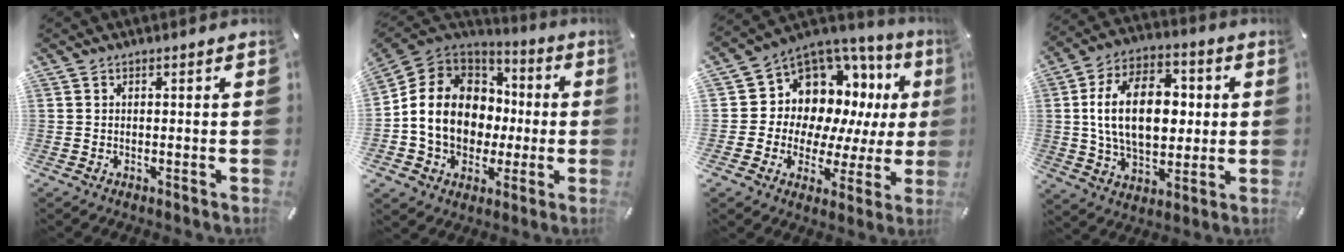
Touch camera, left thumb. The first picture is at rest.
{"total": 15.3, "force": [-1.4, 13.0, 8.0], "torque": [-0.185, 0.008, -0.016]}
{"total": 10.7, "force": [5.0, 8.8, 3.5], "torque": [-0.062, -0.078, 0.102]}
{"total": 19.1, "force": [1.5, 12.2, 14.6], "torque": [-0.273, 0.010, 0.023]}